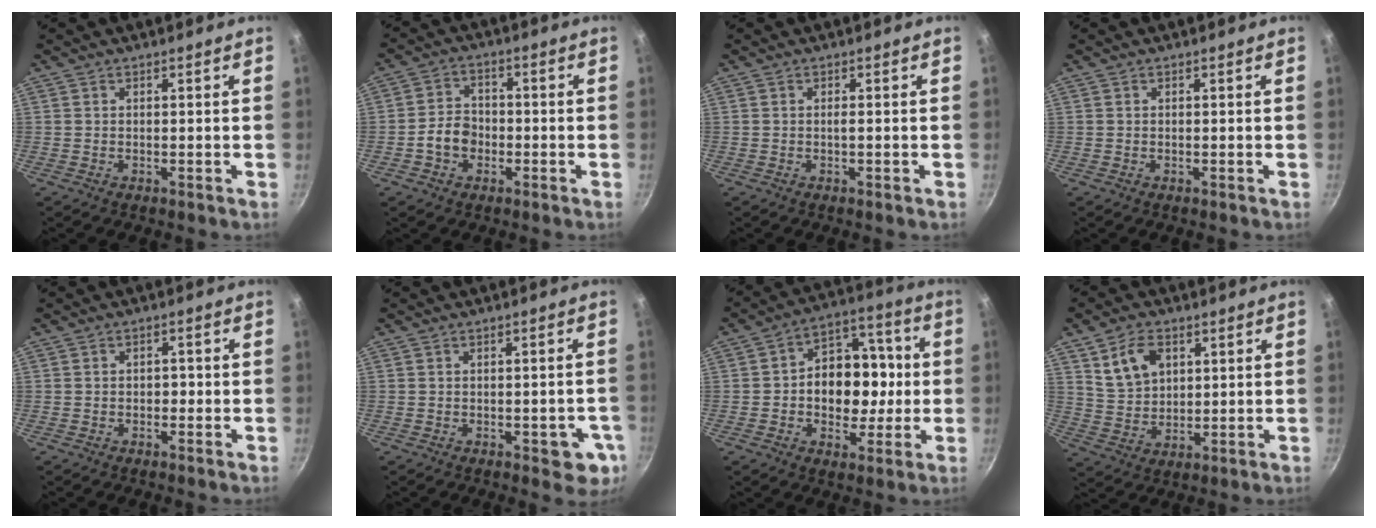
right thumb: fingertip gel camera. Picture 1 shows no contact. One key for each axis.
{"total": 5.7, "fx": -1.9, "fy": 4.5, "fz": 3.0, "tx": -0.032, "ty": 0.023, "tz": -0.039}
{"total": 0.6, "fx": -0.2, "fy": 0.0, "fz": 0.6, "tx": -0.012, "ty": 0.003, "tz": -0.004}
{"total": 0.0}
{"total": 1.6, "fx": -0.5, "fy": 1.3, "fz": 0.8, "tx": -0.005, "ty": 0.008, "tz": -0.009}
{"total": 6.2, "fx": -1.8, "fy": 3.1, "fz": 5.1, "tx": -0.031, "ty": 0.006, "tz": -0.019}
{"total": 15.0, "fx": -0.8, "fy": 11.3, "fz": 9.9, "tx": -0.092, "ty": 0.028, "tz": -0.021}
{"total": 9.0, "fx": 3.8, "fy": 6.1, "fz": 5.4, "tx": -0.080, "ty": -0.015, "tz": 0.081}